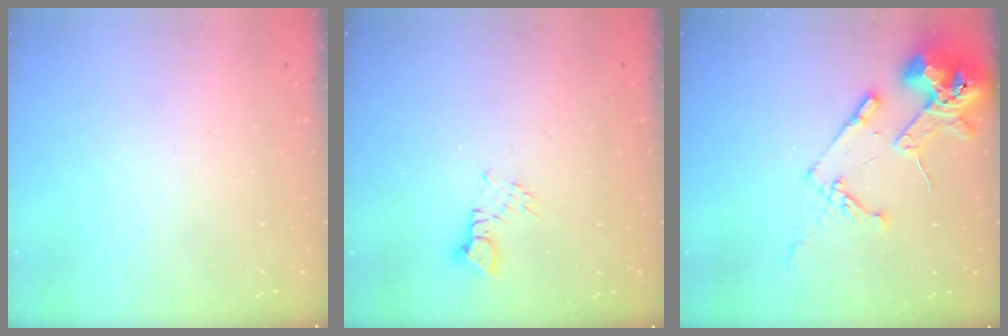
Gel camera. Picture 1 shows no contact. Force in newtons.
{"total": 2.8, "press": 2.8, "slide": 0.3}
{"total": 14.3, "press": 14.2, "slide": 2.0}